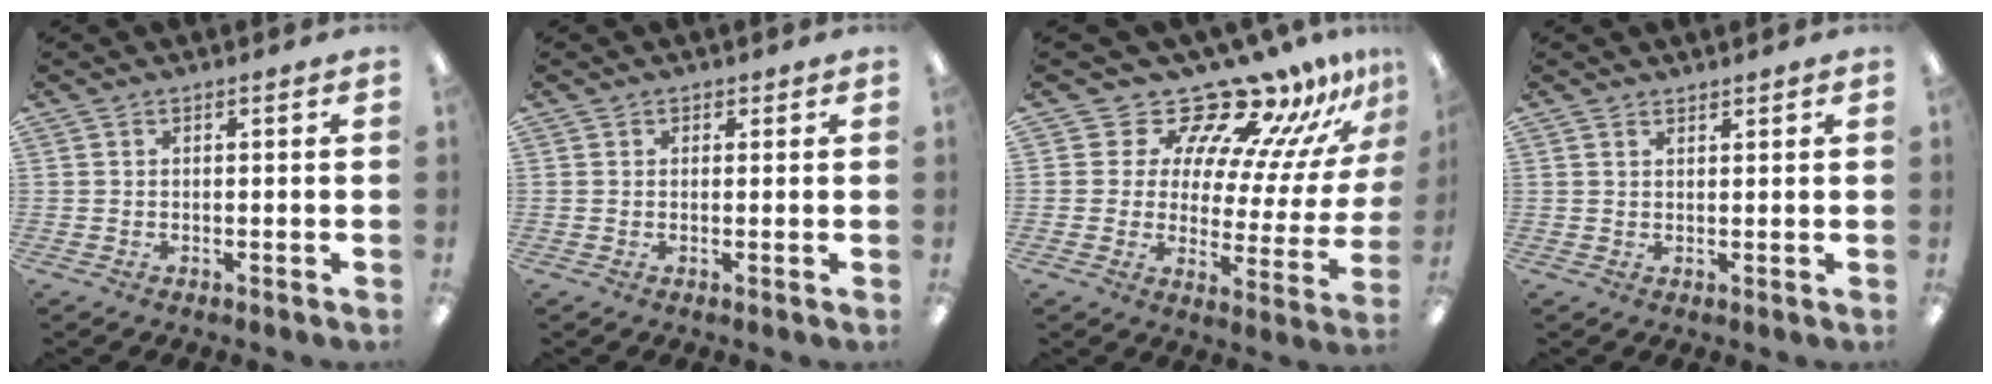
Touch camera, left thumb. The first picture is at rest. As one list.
[{"total": 0.8, "force": [0.4, 0.7, 0.0], "torque": [0.008, -0.001, 0.006]}, {"total": 15.6, "force": [14.2, 5.0, 3.9], "torque": [-0.071, -0.133, 0.246]}, {"total": 1.3, "force": [1.2, 0.3, 0.1], "torque": [-0.004, -0.002, 0.024]}]